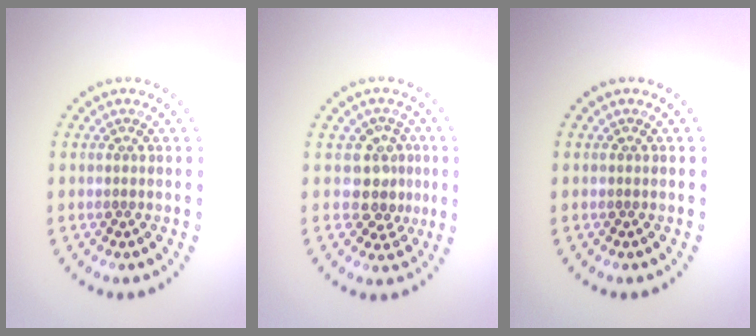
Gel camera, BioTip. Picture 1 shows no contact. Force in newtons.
{"total": 3.2, "press": 2.8, "slide": 1.6}
{"total": 0.0}